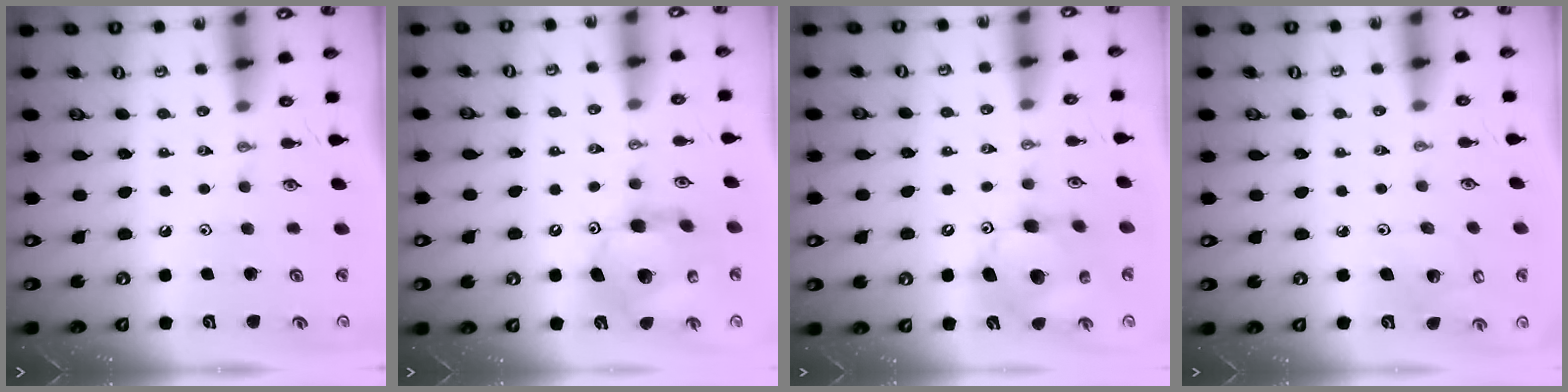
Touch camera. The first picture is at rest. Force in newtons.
{"total": 12.4, "press": 12.3, "slide": 1.2}
{"total": 11.9, "press": 11.8, "slide": 1.4}
{"total": 3.7, "press": 3.5, "slide": 1.4}